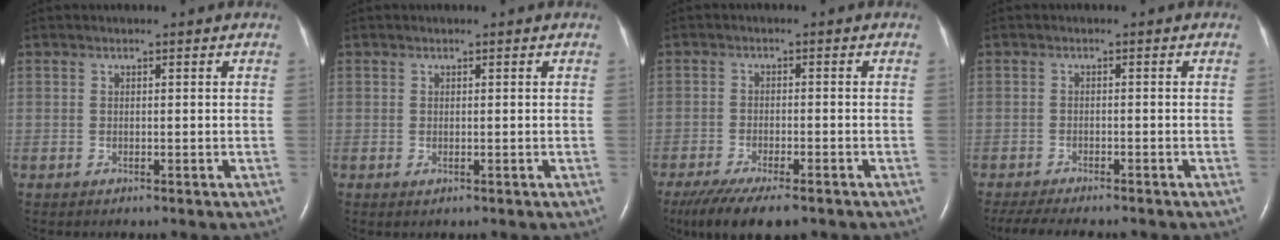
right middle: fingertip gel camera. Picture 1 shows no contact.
{"total": 0.6, "force": [-0.1, 0.2, 0.5], "torque": [-0.012, -0.003, 0.002]}
{"total": 11.5, "force": [-8.5, 3.0, 7.1], "torque": [-0.123, -0.022, -0.132]}
{"total": 10.3, "force": [-8.8, 2.4, 4.8], "torque": [-0.079, -0.013, -0.123]}